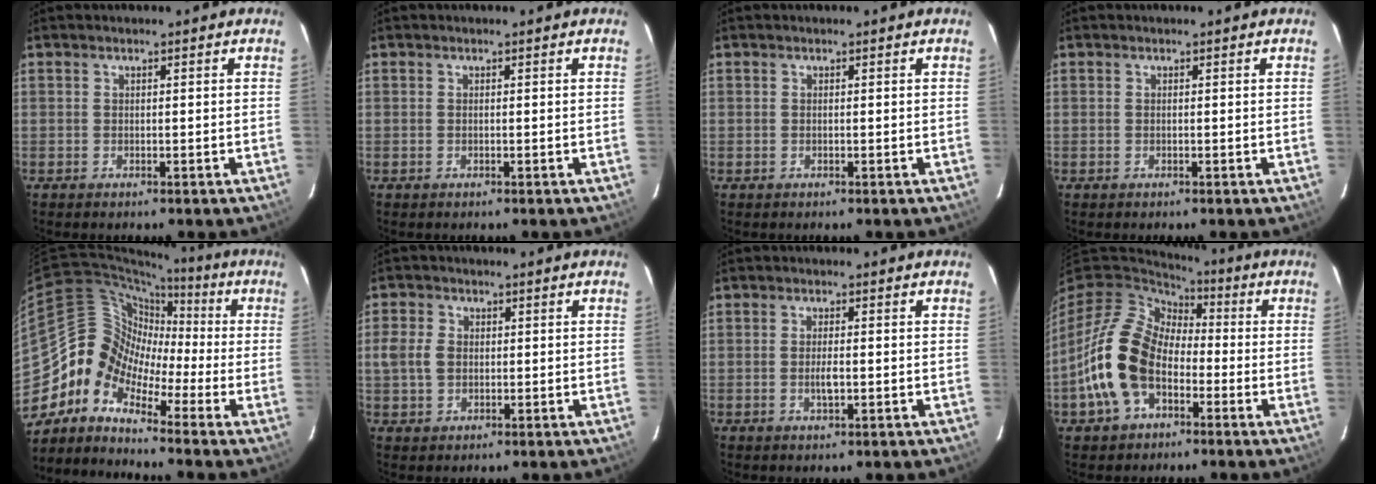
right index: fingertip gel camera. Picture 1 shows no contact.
{"total": 0.0}
{"total": 0.0}
{"total": 0.0}
{"total": 8.0, "force": [-3.9, 6.7, 1.8], "torque": [-0.031, 0.042, -0.113]}
{"total": 4.7, "force": [0.0, 3.6, 2.9], "torque": [-0.064, 0.007, 0.000]}
{"total": 2.7, "force": [-0.5, 0.8, 2.5], "torque": [-0.047, -0.003, -0.007]}
{"total": 16.5, "force": [-4.6, 11.3, 11.2], "torque": [-0.248, 0.010, -0.091]}